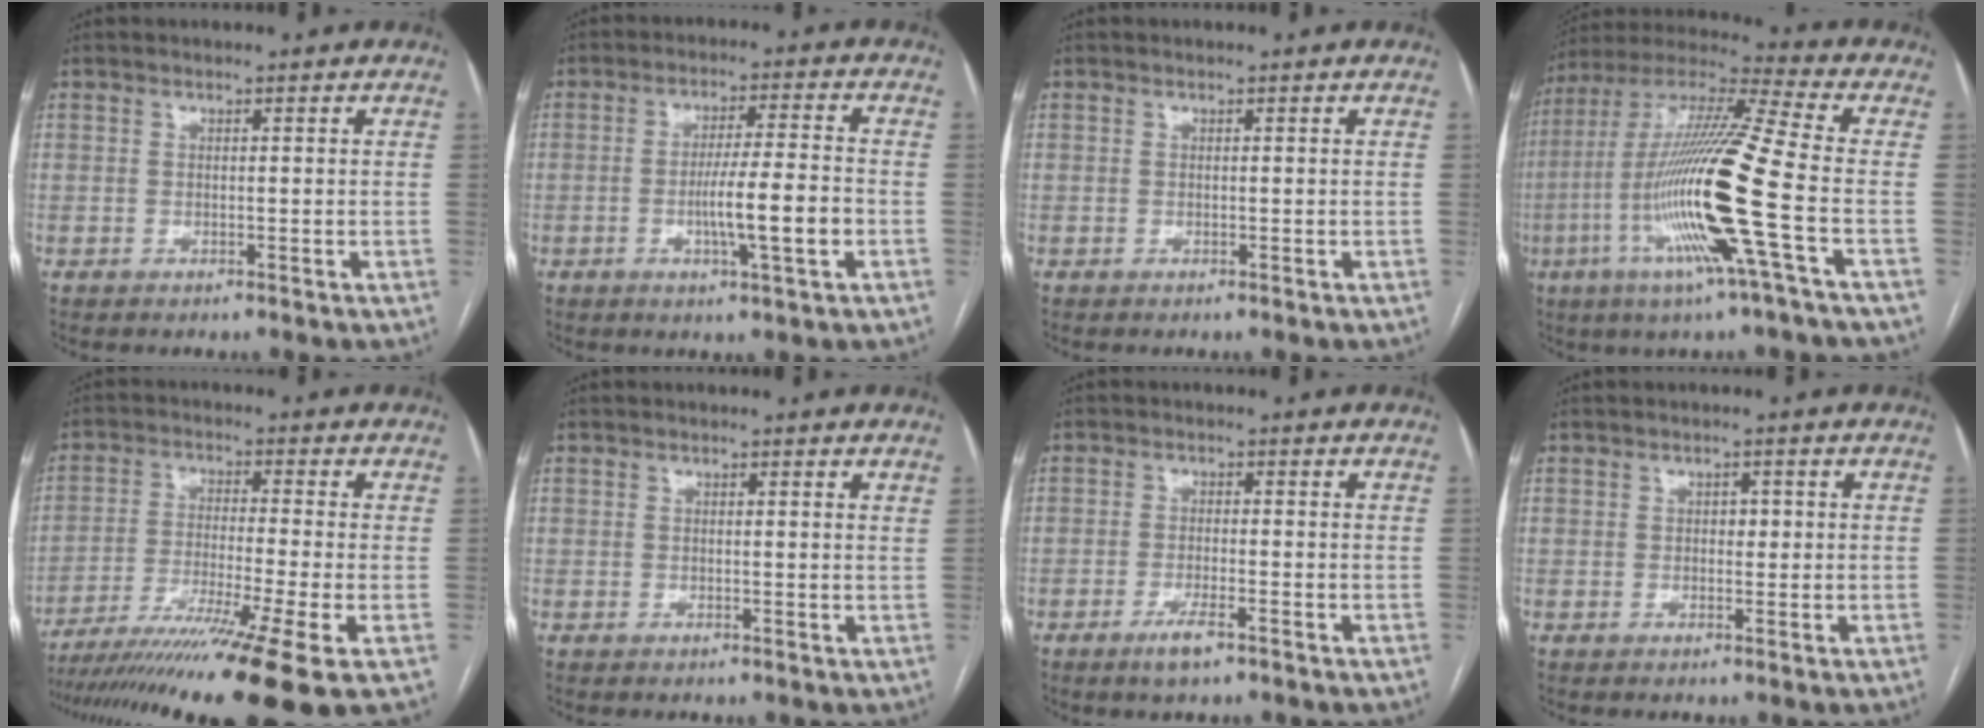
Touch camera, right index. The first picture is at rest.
{"total": 8.1, "force": [-2.2, 0.0, 7.8], "torque": [-0.133, -0.002, -0.036]}
{"total": 0.0}
{"total": 19.7, "force": [-5.4, -0.8, 18.9], "torque": [-0.393, -0.019, -0.115]}
{"total": 17.0, "force": [-12.0, -2.1, 11.9], "torque": [-0.176, -0.045, -0.199]}
{"total": 1.0, "force": [0.7, 0.2, 0.6], "torque": [-0.007, 0.000, 0.002]}
{"total": 3.4, "force": [-2.2, 0.4, 2.6], "torque": [-0.052, -0.005, -0.039]}
{"total": 1.5, "force": [0.2, 1.0, 1.2], "torque": [-0.013, 0.004, 0.001]}